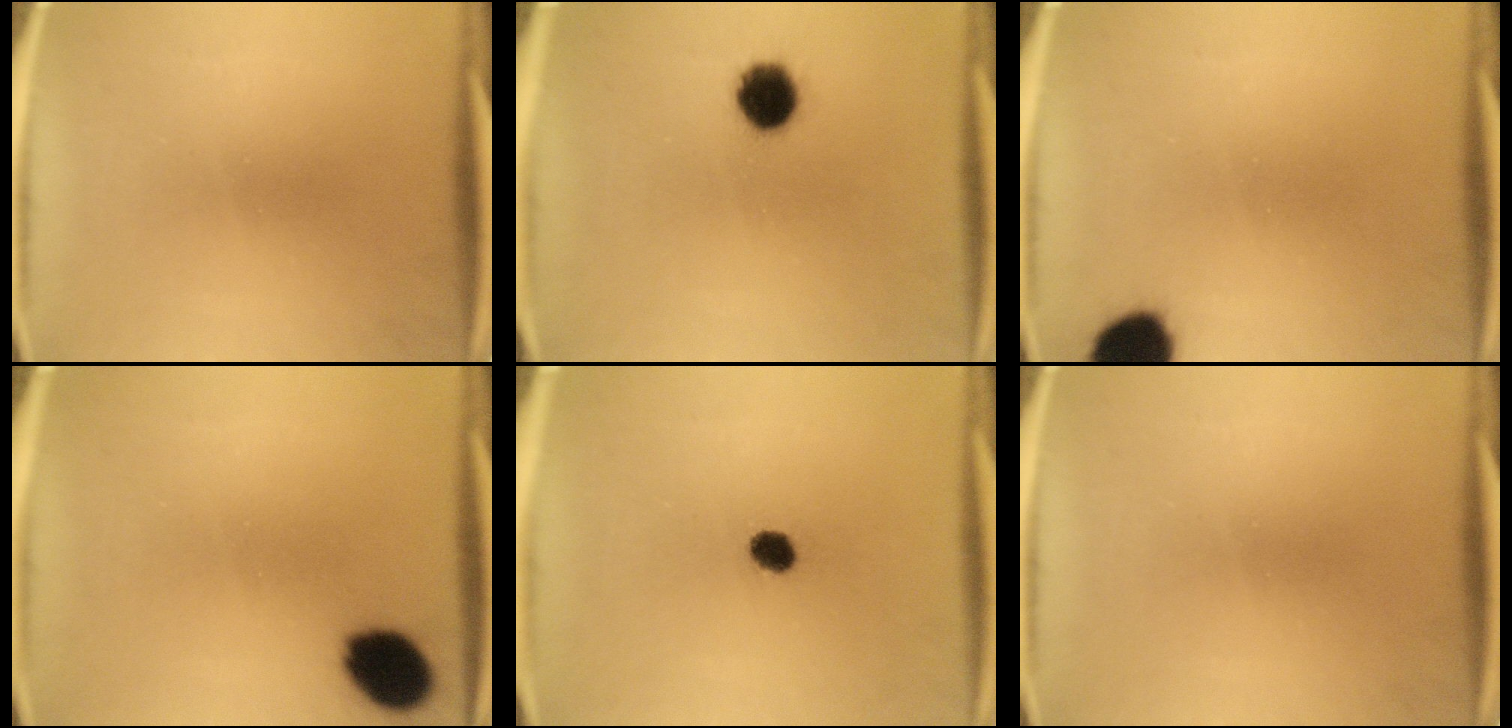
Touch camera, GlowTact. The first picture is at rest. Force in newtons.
{"total": 7.6}
{"total": 9.4}
{"total": 10.2}
{"total": 3.9}
{"total": 0.0}